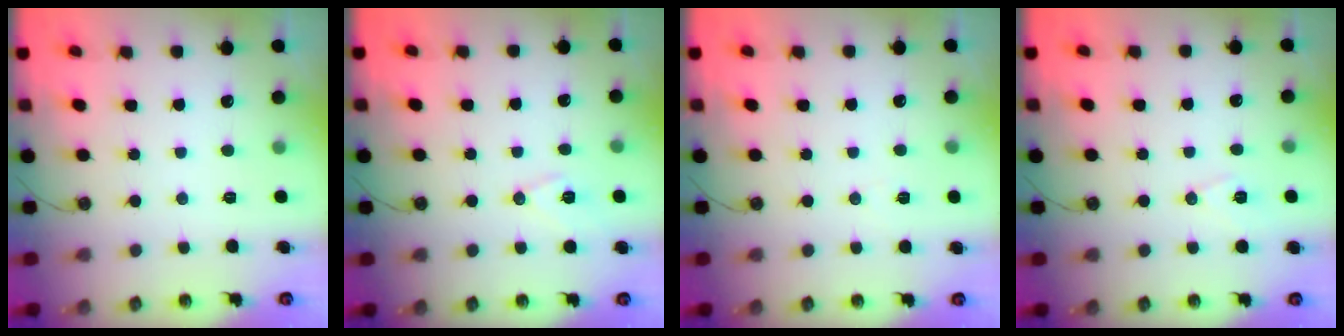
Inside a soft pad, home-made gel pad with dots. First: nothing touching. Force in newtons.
{"total": 8.4, "press": 7.6, "slide": 3.6}
{"total": 4.8, "press": 4.4, "slide": 1.9}
{"total": 6.9, "press": 5.8, "slide": 3.7}